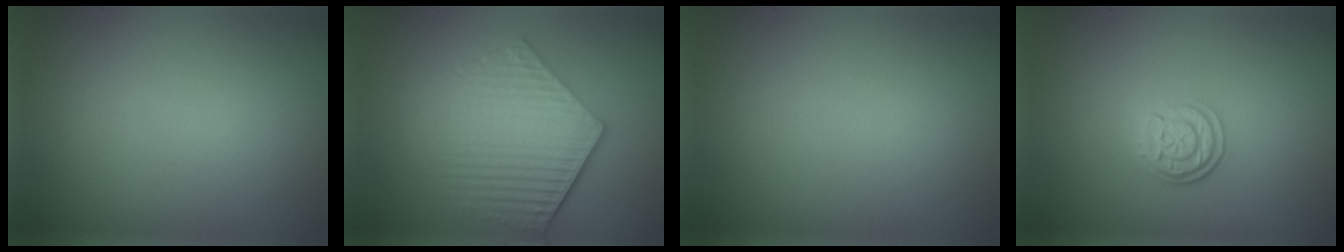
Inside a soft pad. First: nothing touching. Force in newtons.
{"total": 6.2, "press": 4.6, "slide": 4.2}
{"total": 0.0}
{"total": 2.9, "press": 2.4, "slide": 1.7}